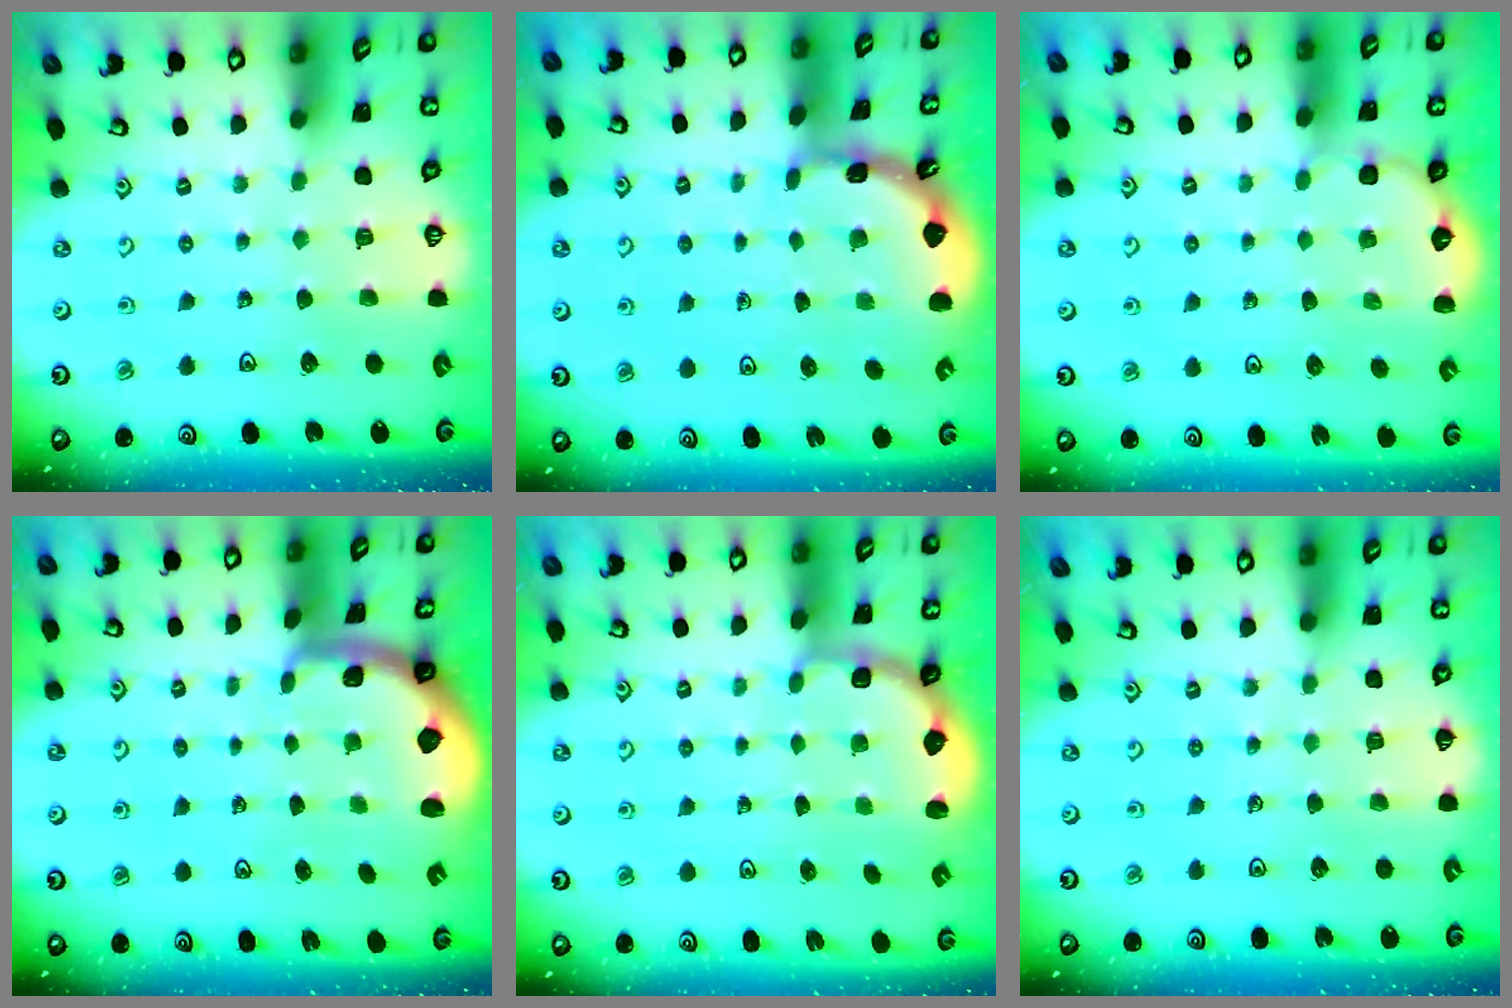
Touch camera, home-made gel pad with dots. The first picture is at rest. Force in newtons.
{"total": 1.6, "press": 1.6, "slide": 0.1}
{"total": 3.0, "press": 2.6, "slide": 1.5}
{"total": 1.1, "press": 1.0, "slide": 0.3}
{"total": 2.6, "press": 2.1, "slide": 1.5}
{"total": 3.5, "press": 3.4, "slide": 0.8}